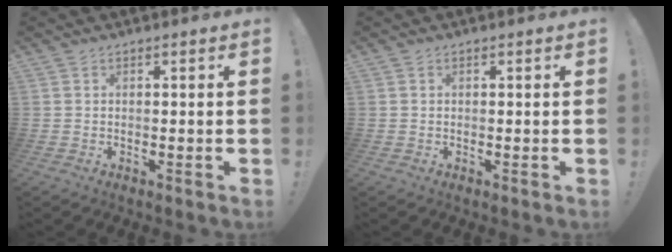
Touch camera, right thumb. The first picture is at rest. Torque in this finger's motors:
{"motor_torque": [-0.08, -0.50, -0.15, 0.07, 0.08]}